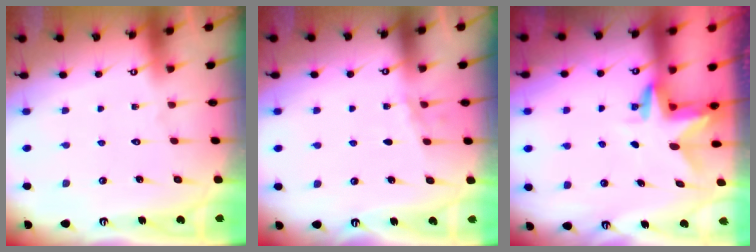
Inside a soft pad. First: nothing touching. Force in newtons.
{"total": 2.9, "press": 2.7, "slide": 1.1}
{"total": 3.0, "press": 2.9, "slide": 0.2}